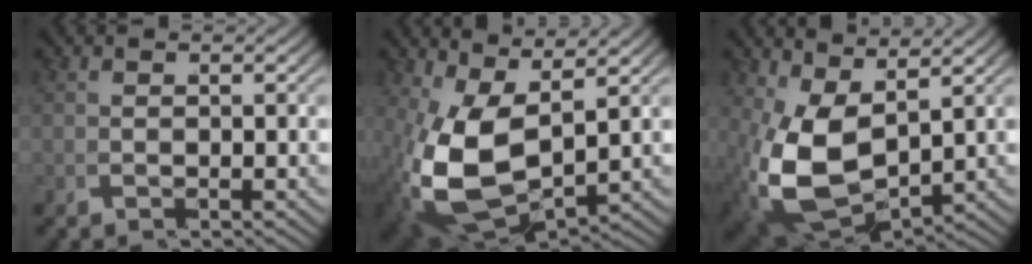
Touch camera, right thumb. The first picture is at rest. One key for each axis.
{"total": 11.0, "fx": -0.4, "fy": 7.0, "fz": 8.5, "tx": -0.230, "ty": -0.066, "tz": 0.033}
{"total": 9.9, "fx": -0.2, "fy": 6.4, "fz": 7.5, "tx": -0.208, "ty": -0.064, "tz": 0.036}